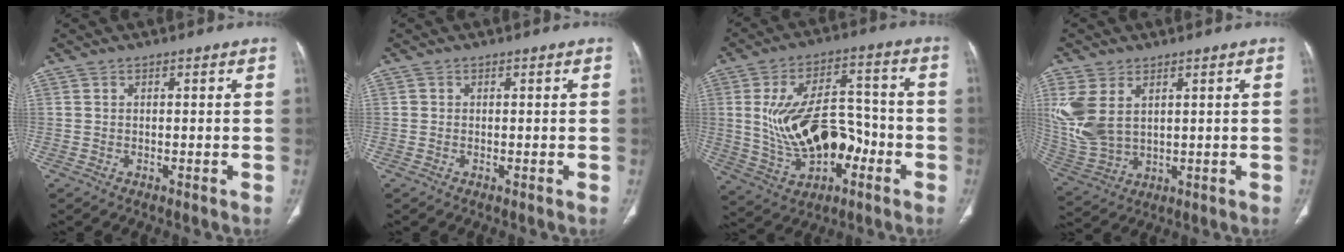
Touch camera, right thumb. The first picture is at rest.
{"total": 0.0}
{"total": 17.7, "force": [-2.8, 10.6, 13.9], "torque": [-0.221, 0.037, -0.031]}
{"total": 12.2, "force": [3.8, 7.7, 8.7], "torque": [-0.203, -0.009, 0.096]}